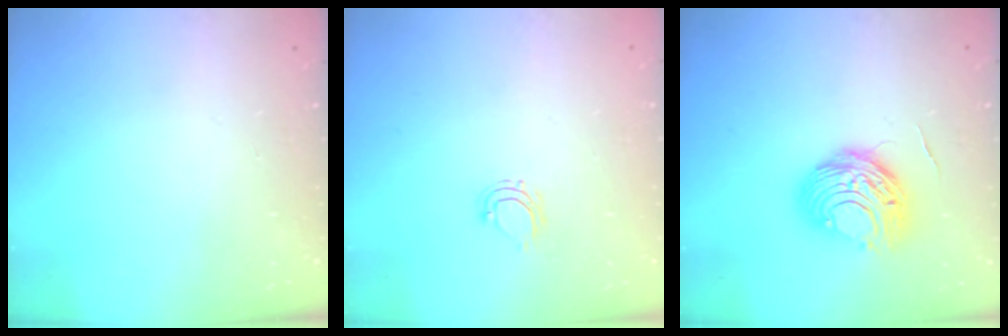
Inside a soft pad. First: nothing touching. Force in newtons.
{"total": 4.5, "press": 4.4, "slide": 0.6}
{"total": 10.1, "press": 10.1, "slide": 0.8}